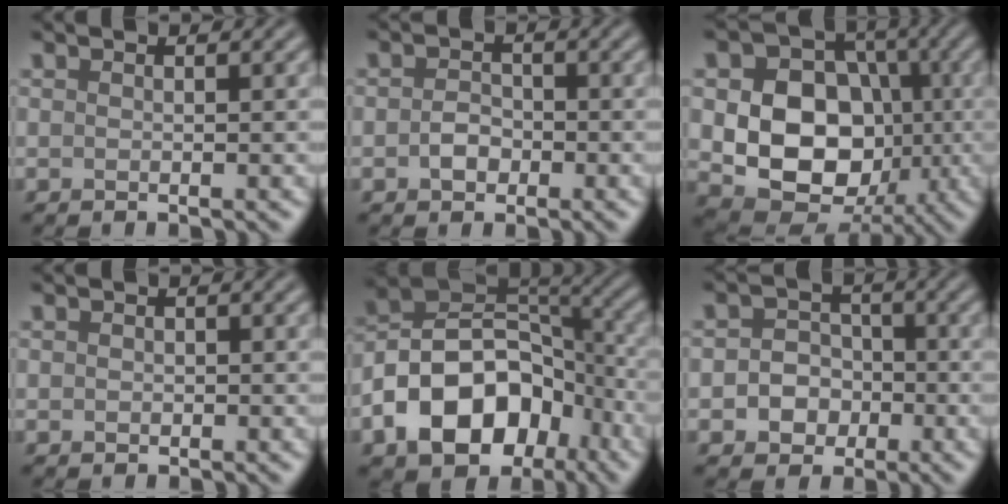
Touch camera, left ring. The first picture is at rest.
{"total": 1.8, "force": [-0.6, 1.4, 1.0], "torque": [-0.019, 0.001, -0.015]}
{"total": 11.0, "force": [-1.0, 8.4, 6.9], "torque": [-0.100, -0.007, -0.033]}
{"total": 0.6, "force": [-0.1, 0.6, 0.2], "torque": [0.000, -0.004, -0.002]}
{"total": 11.5, "force": [-5.1, 7.7, 6.9], "torque": [-0.114, 0.007, -0.097]}
{"total": 3.7, "force": [-1.0, 3.3, 1.5], "torque": [0.007, -0.001, -0.032]}